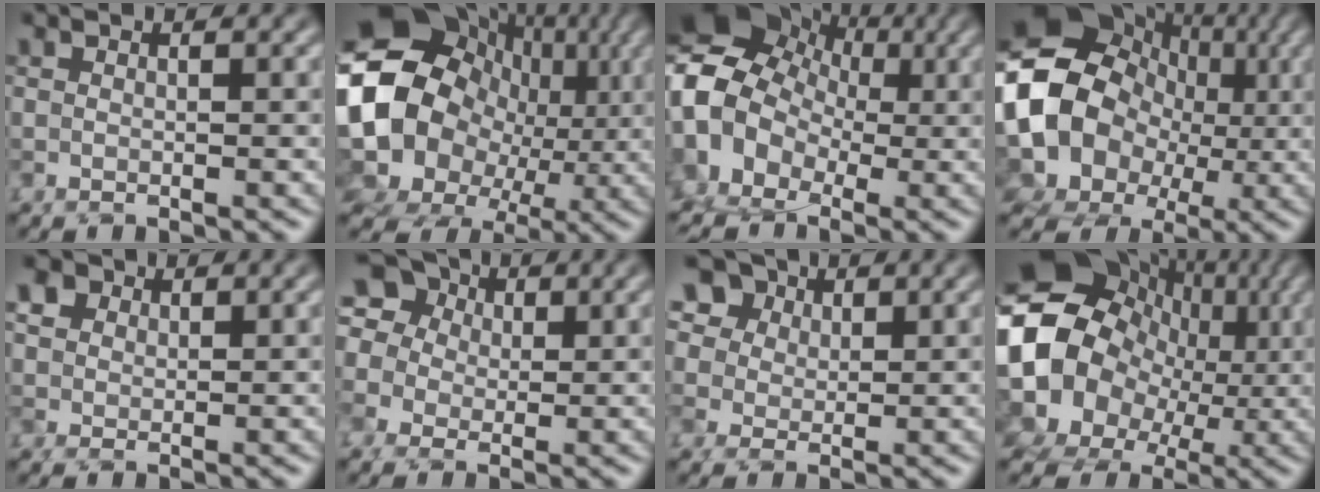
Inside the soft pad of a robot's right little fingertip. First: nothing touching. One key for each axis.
{"total": 19.8, "fx": 2.5, "fy": 17.3, "fz": 9.2, "tx": -0.175, "ty": 0.011, "tz": 0.021}
{"total": 9.7, "fx": 0.9, "fy": 8.2, "fz": 5.0, "tx": -0.089, "ty": 0.005, "tz": -0.004}
{"total": 16.0, "fx": 1.0, "fy": 13.9, "fz": 7.8, "tx": -0.154, "ty": -0.001, "tz": -0.003}
{"total": 4.0, "fx": 1.4, "fy": 3.3, "fz": 1.8, "tx": -0.052, "ty": 0.004, "tz": 0.029}
{"total": 7.9, "fx": 1.3, "fy": 6.8, "fz": 3.8, "tx": -0.092, "ty": 0.027, "tz": -0.009}
{"total": 7.9, "fx": 3.8, "fy": 6.0, "fz": 3.6, "tx": -0.082, "ty": 0.039, "tz": 0.033}
{"total": 17.5, "fx": 1.3, "fy": 15.1, "fz": 8.9, "tx": -0.174, "ty": -0.006, "tz": 0.004}